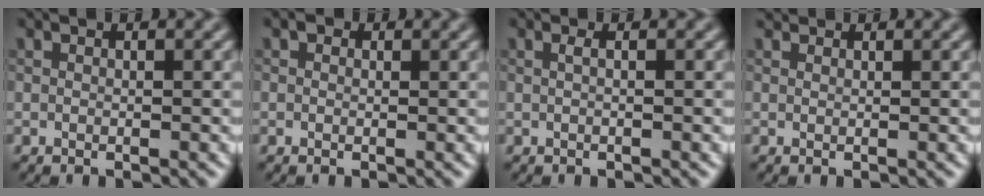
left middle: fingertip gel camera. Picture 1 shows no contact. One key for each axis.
{"total": 0.5, "fx": 0.2, "fy": 0.4, "fz": 0.2, "tx": -0.007, "ty": -0.003, "tz": -0.004}
{"total": 0.7, "fx": 0.0, "fy": 0.2, "fz": 0.7, "tx": -0.016, "ty": 0.005, "tz": -0.003}
{"total": 1.1, "fx": 1.0, "fy": 0.2, "fz": 0.2, "tx": -0.013, "ty": -0.002, "tz": 0.009}